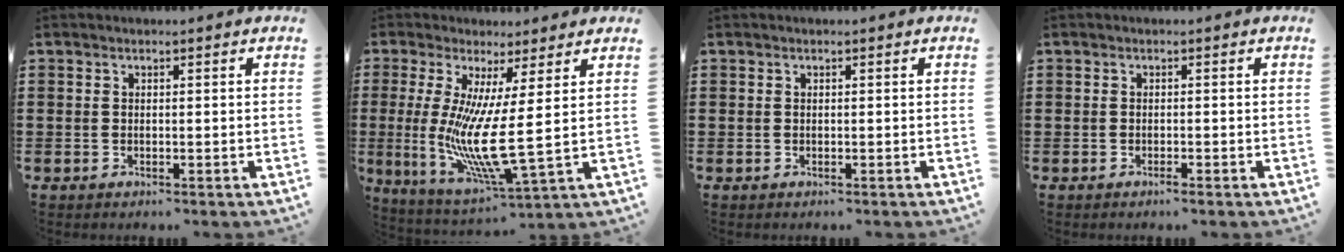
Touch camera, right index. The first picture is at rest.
{"total": 10.3, "force": [1.1, 0.4, 10.2], "torque": [-0.194, -0.036, 0.016]}
{"total": 0.0}
{"total": 0.5, "force": [-0.5, 0.0, 0.2], "torque": [-0.005, -0.001, -0.010]}